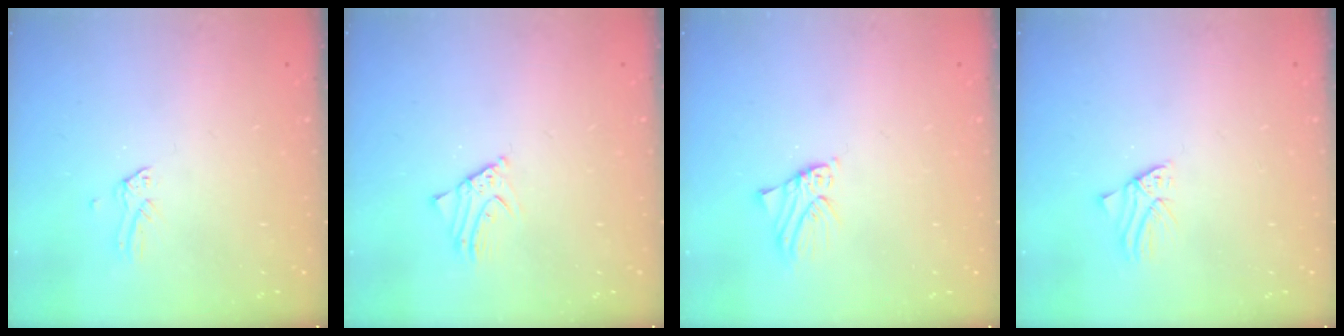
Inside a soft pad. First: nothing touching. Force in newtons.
{"total": 2.2, "press": 2.2, "slide": 0.0}
{"total": 1.5, "press": 1.5, "slide": 0.1}
{"total": 1.4, "press": 1.4, "slide": 0.1}